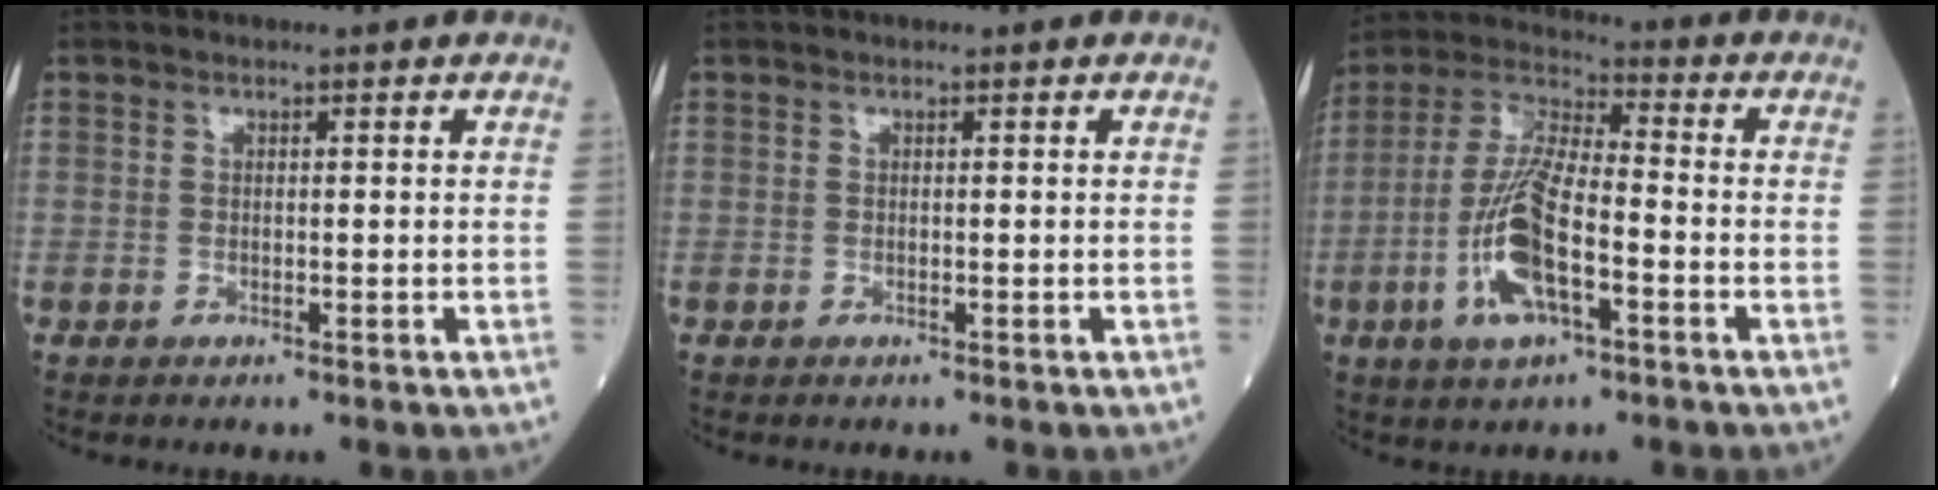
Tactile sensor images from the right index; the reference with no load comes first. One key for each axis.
{"total": 0.0}
{"total": 12.9, "fx": -4.1, "fy": 3.5, "fz": 11.7, "tx": -0.249, "ty": 0.001, "tz": -0.078}